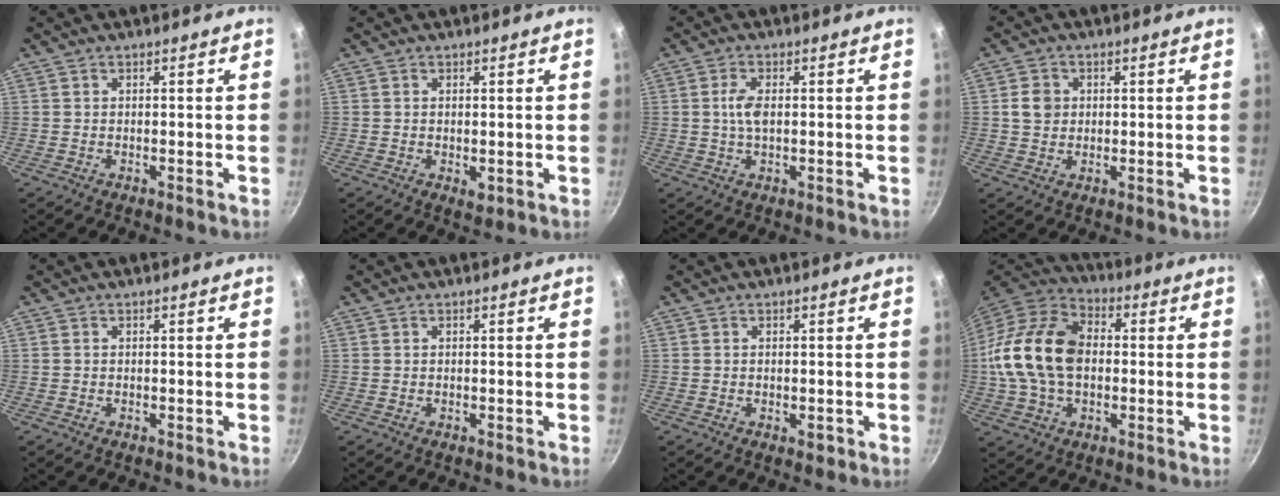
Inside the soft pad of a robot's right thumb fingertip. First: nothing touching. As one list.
[{"total": 1.9, "force": [0.0, 1.3, 1.5], "torque": [-0.021, -0.005, 0.001]}, {"total": 3.7, "force": [0.3, 1.8, 3.3], "torque": [-0.068, 0.005, 0.004]}, {"total": 4.0, "force": [0.5, 3.5, 1.9], "torque": [-0.020, 0.005, 0.006]}, {"total": 0.0}, {"total": 0.0}, {"total": 1.6, "force": [-0.4, 1.0, 1.2], "torque": [-0.015, -0.002, -0.006]}, {"total": 19.9, "force": [0.2, 13.7, 14.5], "torque": [-0.261, 0.033, -0.007]}]